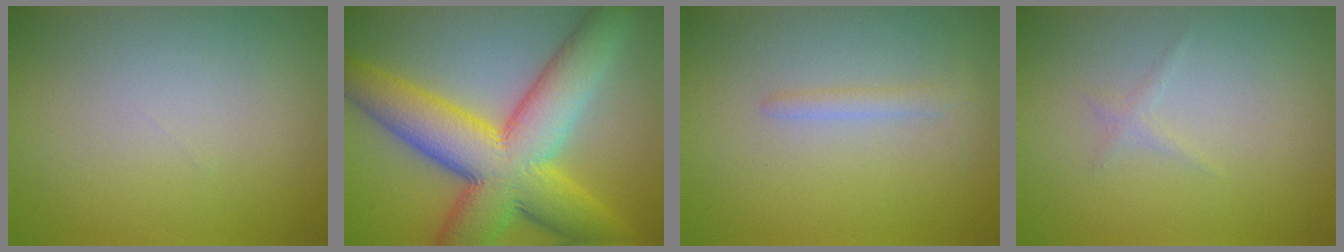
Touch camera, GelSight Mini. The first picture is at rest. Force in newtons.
{"total": 12.7, "press": 12.7, "slide": 0.2}
{"total": 1.3, "press": 1.3, "slide": 0.1}
{"total": 0.7, "press": 0.7, "slide": 0.1}